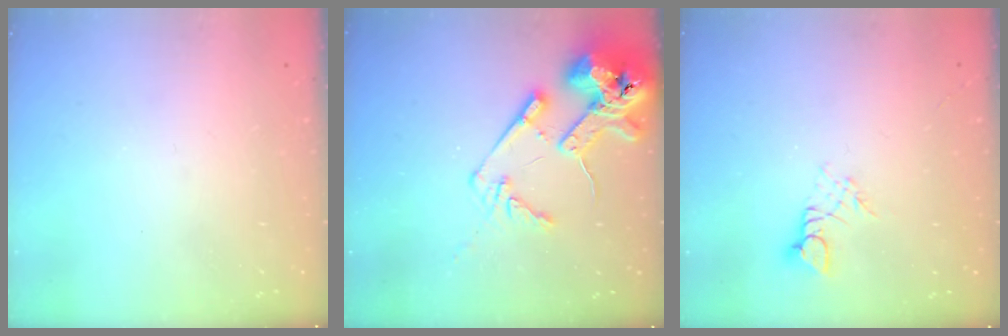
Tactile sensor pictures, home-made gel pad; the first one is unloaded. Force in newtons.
{"total": 16.2, "press": 16.1, "slide": 2.1}
{"total": 2.6, "press": 2.6, "slide": 0.3}